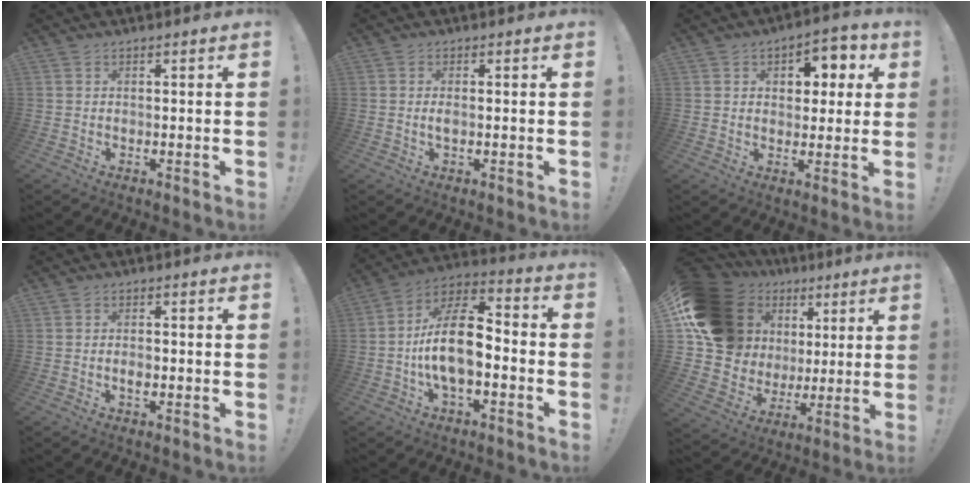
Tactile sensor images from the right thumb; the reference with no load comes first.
{"total": 1.5, "force": [-0.2, 0.4, 1.4], "torque": [-0.020, -0.002, -0.006]}
{"total": 7.6, "force": [2.5, 5.8, 4.3], "torque": [-0.038, -0.016, 0.042]}
{"total": 1.9, "force": [-0.7, 0.9, 1.5], "torque": [-0.012, -0.003, -0.016]}
{"total": 16.1, "force": [-3.2, 7.9, 13.7], "torque": [-0.251, 0.018, -0.056]}
{"total": 18.8, "force": [7.8, 14.9, 8.4], "torque": [-0.132, -0.039, 0.178]}